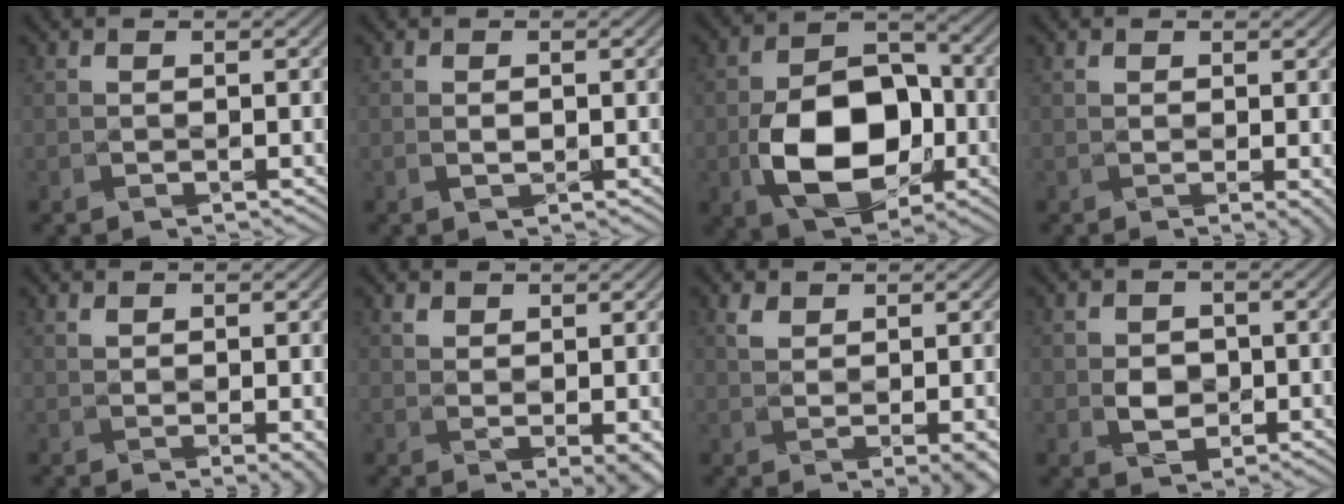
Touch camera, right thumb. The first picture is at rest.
{"total": 0.7, "force": [0.0, 0.3, 0.7], "torque": [-0.015, 0.000, 0.000]}
{"total": 12.4, "force": [-3.3, 8.0, 8.9], "torque": [-0.168, -0.009, -0.057]}
{"total": 2.2, "force": [0.3, 1.2, 1.7], "torque": [-0.023, -0.002, 0.006]}
{"total": 2.6, "force": [0.7, 1.3, 2.2], "torque": [-0.034, 0.001, 0.016]}
{"total": 3.5, "force": [1.4, 2.0, 2.5], "torque": [-0.045, 0.003, 0.029]}
{"total": 2.9, "force": [1.1, 1.3, 2.3], "torque": [-0.045, 0.002, 0.022]}
{"total": 2.9, "force": [-0.3, 2.3, 1.8], "torque": [-0.044, -0.002, -0.009]}